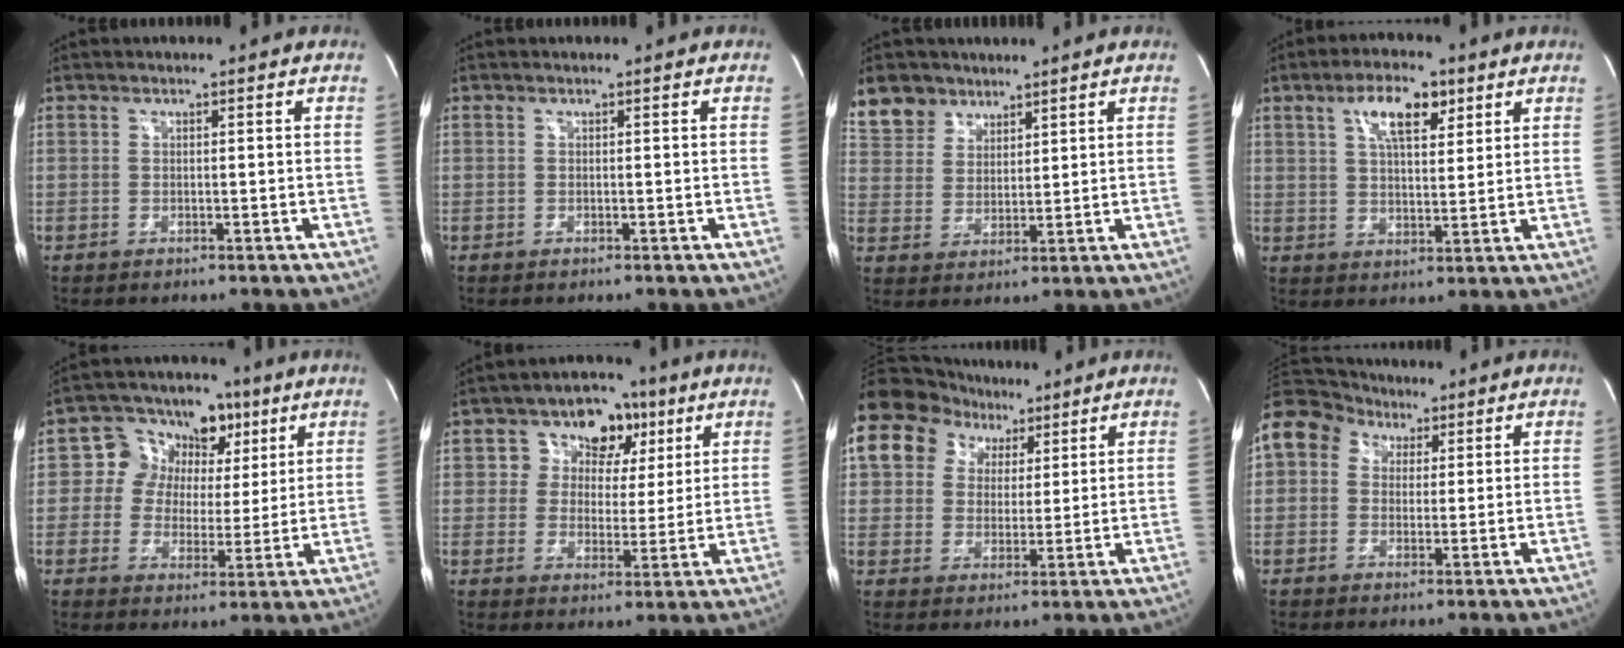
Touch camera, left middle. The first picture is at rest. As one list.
[{"total": 0.0}, {"total": 6.9, "force": [5.2, 4.4, 0.9], "torque": [-0.024, 0.007, 0.108]}, {"total": 8.3, "force": [4.2, 3.0, 6.5], "torque": [-0.119, 0.009, 0.072]}, {"total": 9.5, "force": [3.1, 7.8, 4.3], "torque": [-0.052, 0.037, 0.050]}, {"total": 8.6, "force": [3.8, 6.8, 3.7], "torque": [-0.038, 0.024, 0.058]}, {"total": 15.5, "force": [7.3, 12.4, 5.8], "torque": [-0.135, 0.069, 0.130]}, {"total": 13.5, "force": [5.5, 10.9, 5.7], "torque": [-0.154, 0.070, 0.099]}]